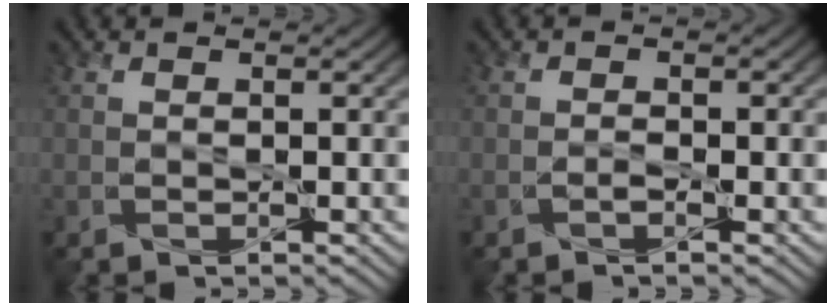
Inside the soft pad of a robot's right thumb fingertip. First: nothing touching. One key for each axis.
{"total": 1.1, "fx": -0.8, "fy": 0.1, "fz": 0.6, "tx": -0.013, "ty": 0.004, "tz": -0.015}